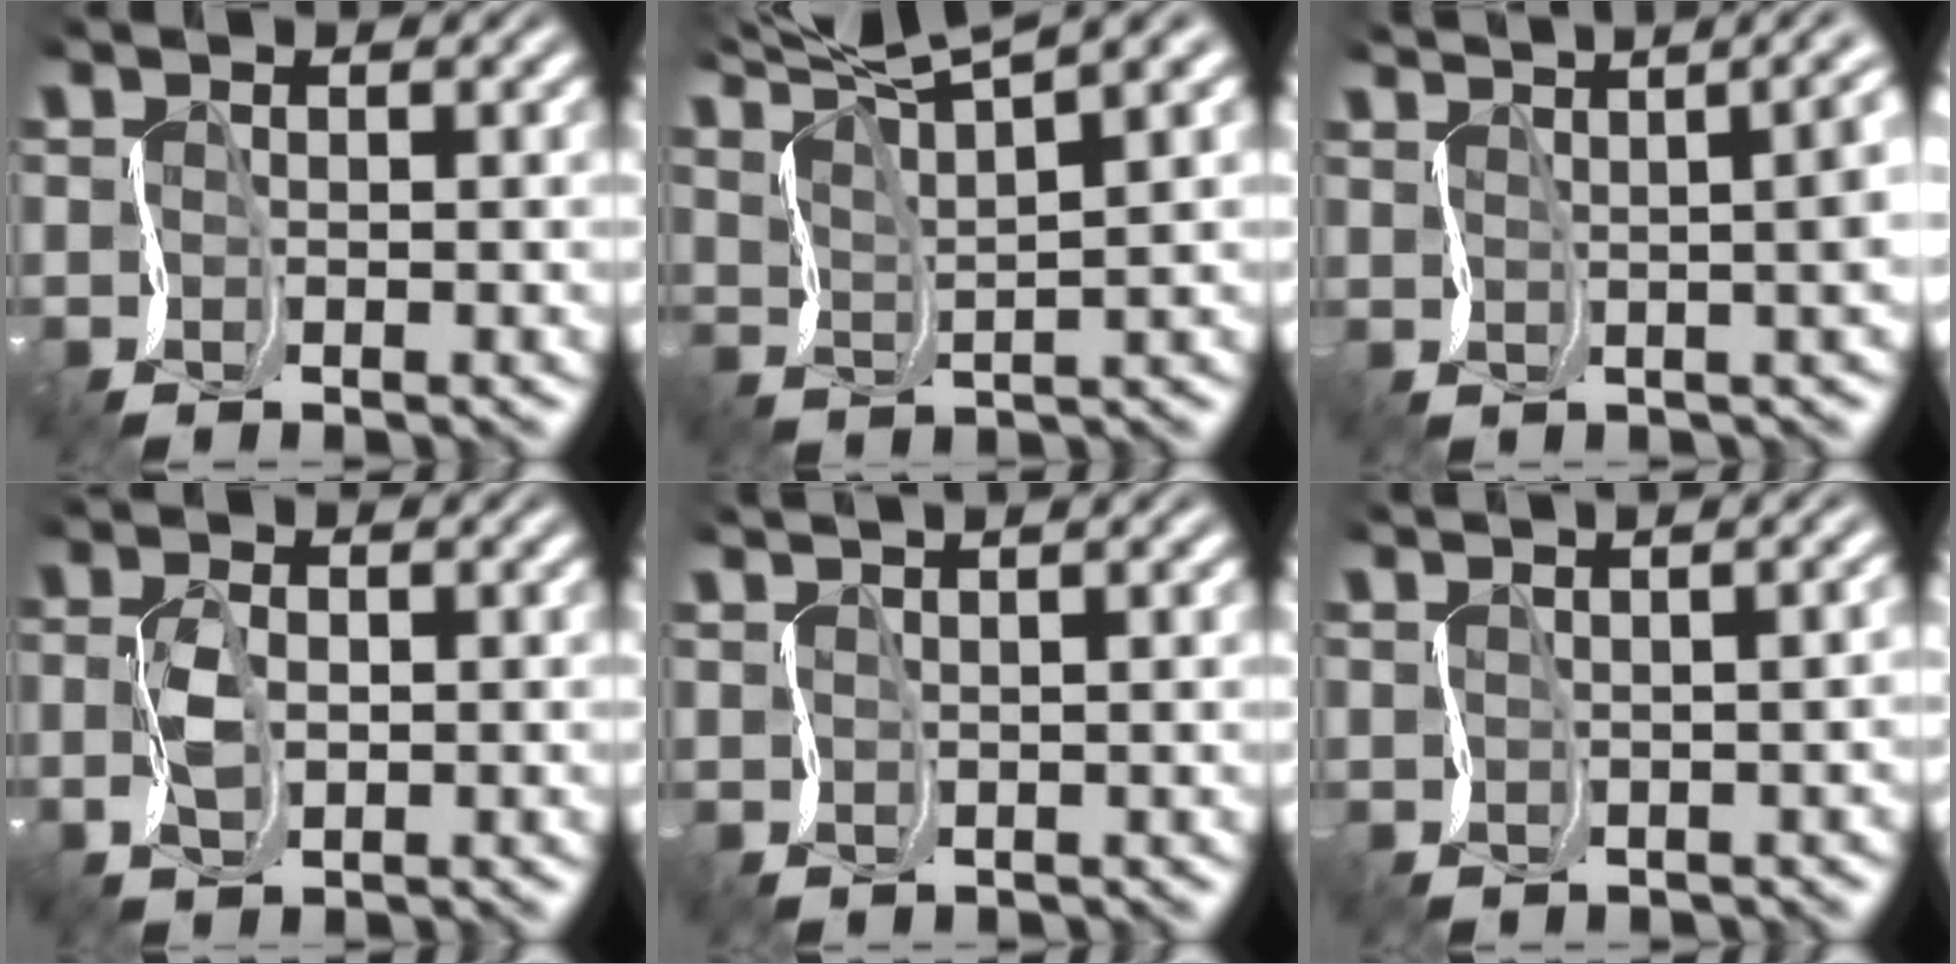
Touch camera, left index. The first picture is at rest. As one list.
[{"total": 8.3, "force": [7.8, 0.1, 2.8], "torque": [-0.070, 0.028, 0.122]}, {"total": 10.3, "force": [3.4, 4.8, 8.4], "torque": [-0.049, 0.069, 0.018]}, {"total": 1.3, "force": [0.0, 0.8, 1.0], "torque": [-0.047, 0.006, -0.001]}, {"total": 3.6, "force": [2.4, 1.4, 2.2], "torque": [-0.012, 0.031, 0.008]}, {"total": 3.5, "force": [0.6, 2.0, 2.9], "torque": [0.006, 0.025, -0.003]}]